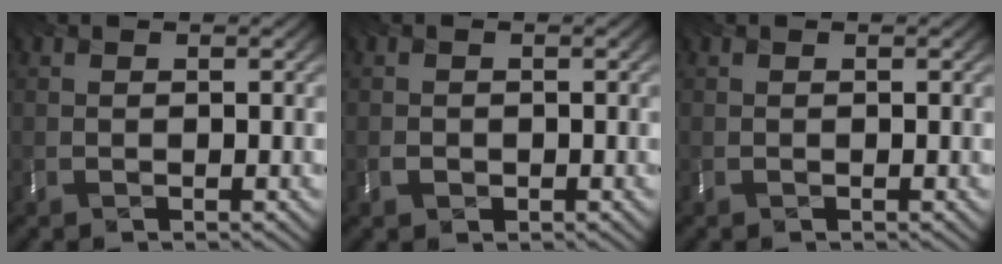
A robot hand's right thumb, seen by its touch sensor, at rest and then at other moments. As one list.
[{"total": 1.1, "force": [-0.7, 0.8, 0.1], "torque": [-0.002, -0.007, -0.020]}, {"total": 0.0}]